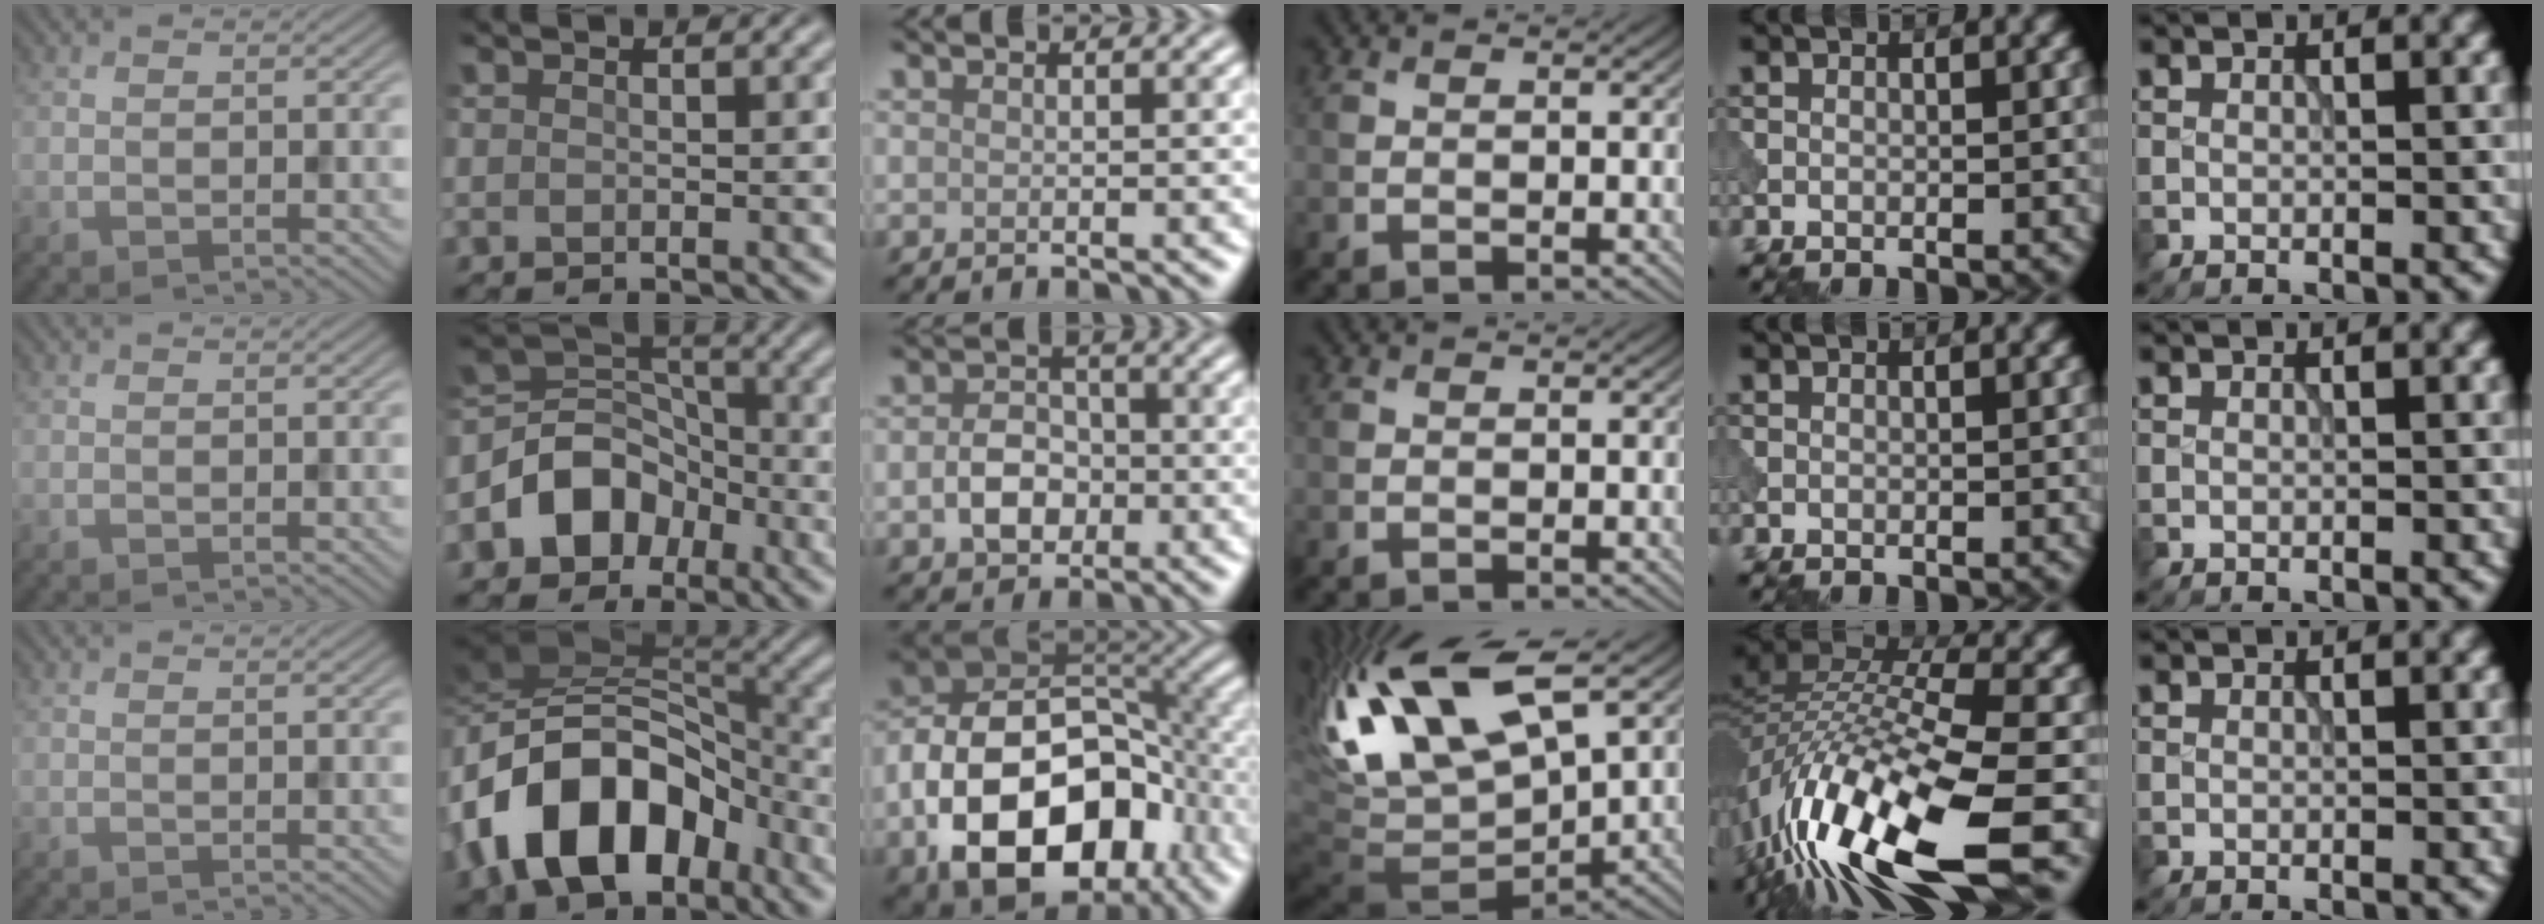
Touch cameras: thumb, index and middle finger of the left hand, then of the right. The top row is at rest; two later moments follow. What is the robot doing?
{"motion": "extract", "object": "peg toy"}